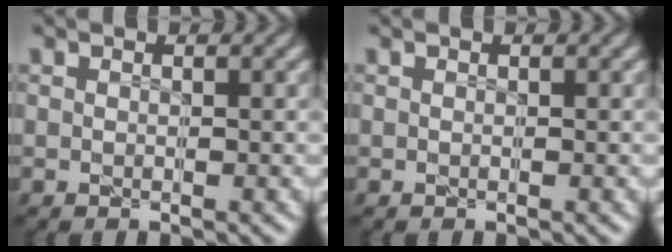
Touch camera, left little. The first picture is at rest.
{"total": 0.0}